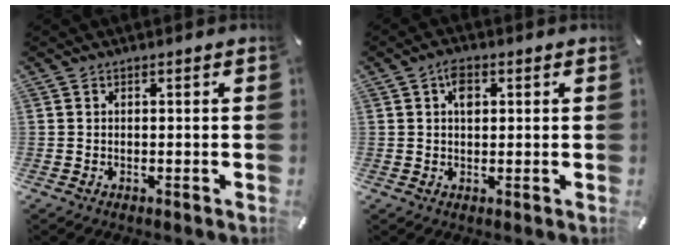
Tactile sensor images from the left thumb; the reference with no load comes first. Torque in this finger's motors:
{"motor_torque": [0.60, 0.68, 0.42, -0.47, 0.11]}